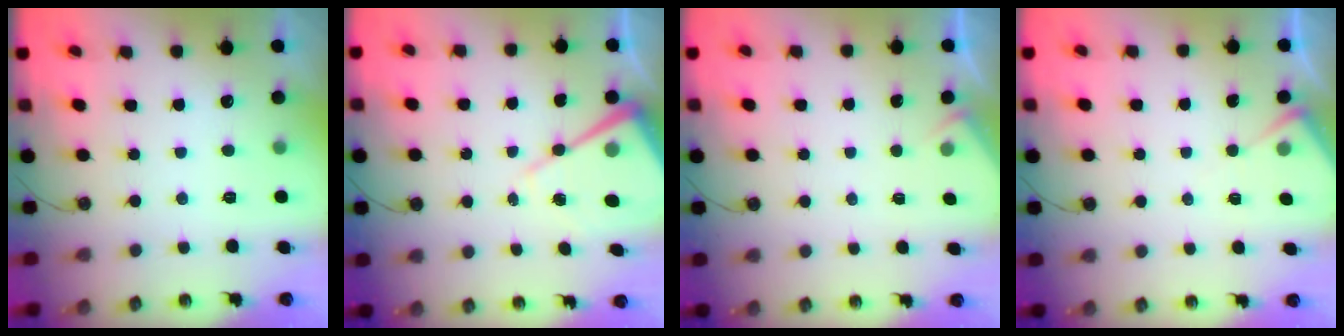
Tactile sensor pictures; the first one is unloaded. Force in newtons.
{"total": 11.5, "press": 11.4, "slide": 1.1}
{"total": 2.5, "press": 2.4, "slide": 0.4}
{"total": 5.8, "press": 5.8, "slide": 0.4}